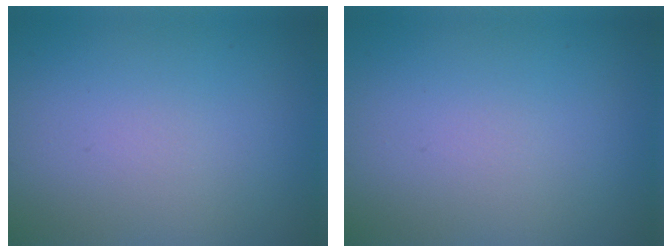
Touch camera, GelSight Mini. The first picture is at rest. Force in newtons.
{"total": 0.0}